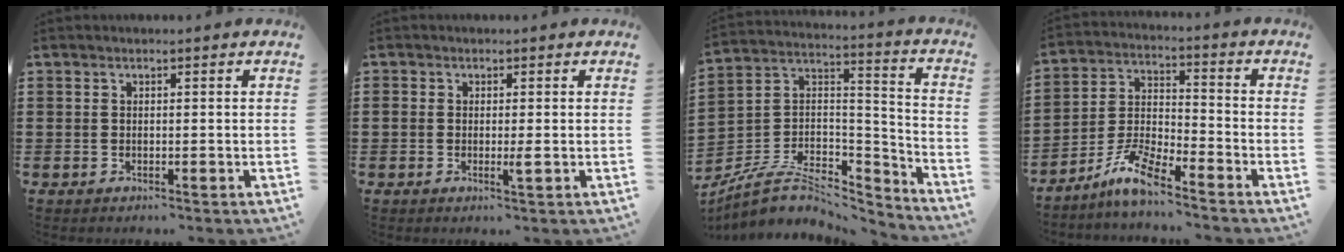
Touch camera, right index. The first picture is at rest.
{"total": 1.6, "force": [-0.4, 0.4, 1.5], "torque": [-0.036, -0.003, -0.009]}
{"total": 8.1, "force": [-5.3, 4.6, 4.0], "torque": [-0.090, 0.008, -0.101]}
{"total": 7.3, "force": [-6.0, 1.0, 4.0], "torque": [-0.102, -0.008, -0.121]}